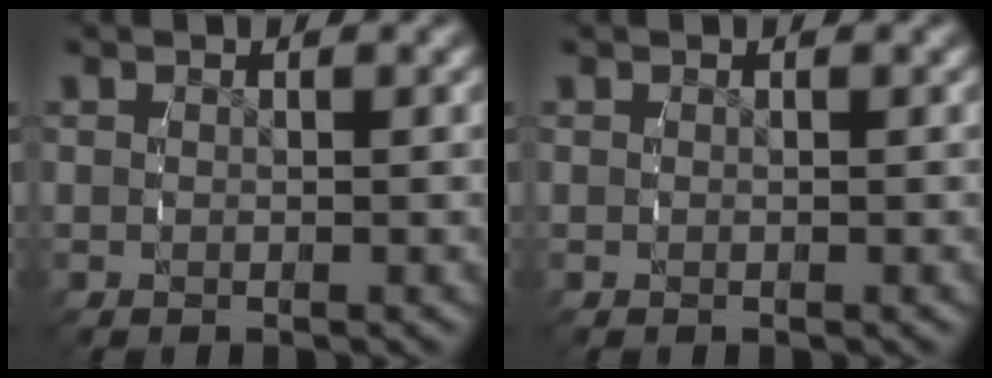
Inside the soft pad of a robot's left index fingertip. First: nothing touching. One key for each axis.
{"total": 0.0}